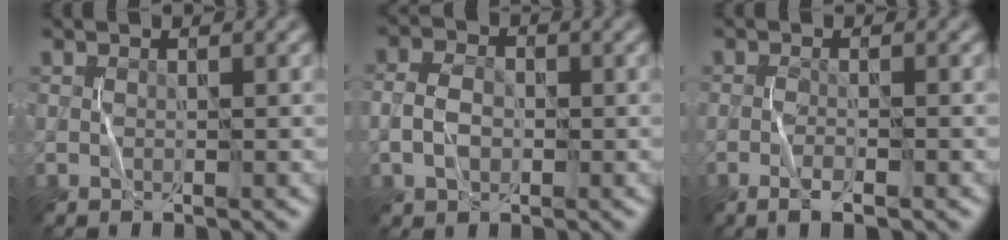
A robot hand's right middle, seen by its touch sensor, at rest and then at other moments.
{"total": 2.6, "force": [-0.6, 1.8, 1.7], "torque": [-0.035, 0.001, -0.015]}
{"total": 1.7, "force": [-0.9, 0.2, 1.4], "torque": [-0.026, -0.001, -0.018]}